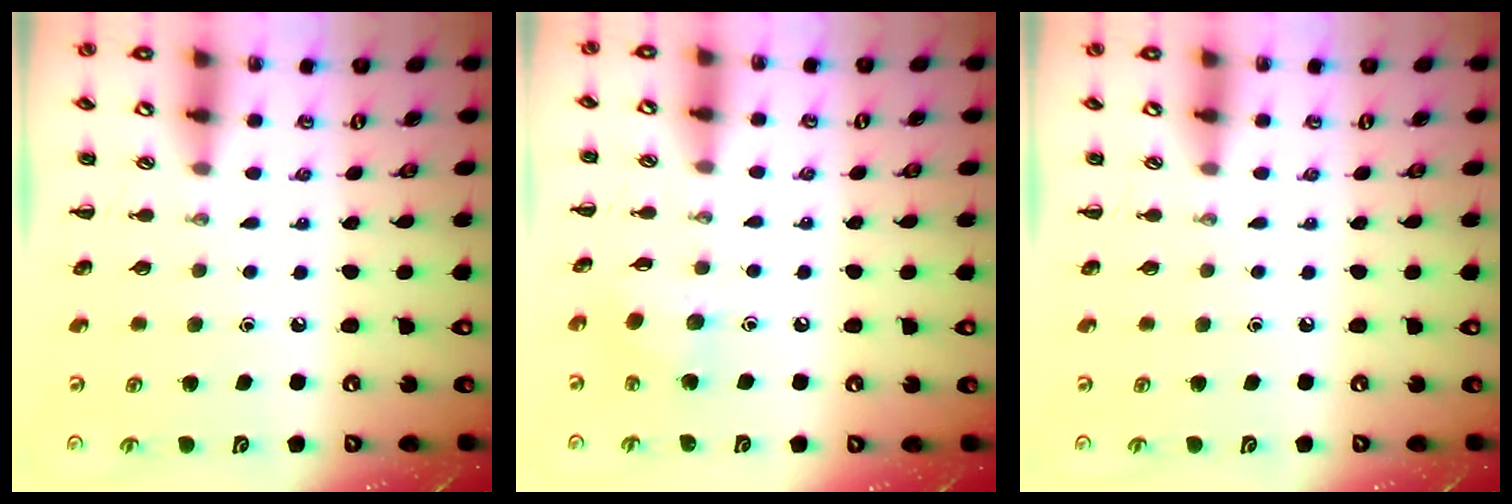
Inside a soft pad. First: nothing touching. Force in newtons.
{"total": 5.8, "press": 5.7, "slide": 0.8}
{"total": 0.0}